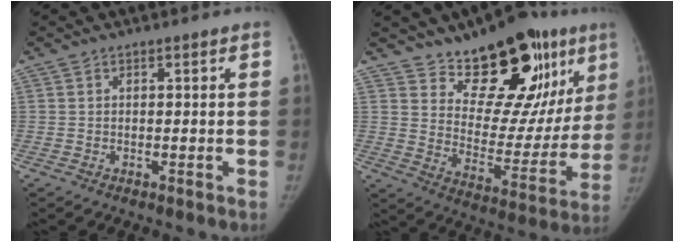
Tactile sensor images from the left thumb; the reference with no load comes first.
{"total": 23.0, "force": [14.5, 10.8, 14.2], "torque": [-0.145, -0.080, 0.223]}